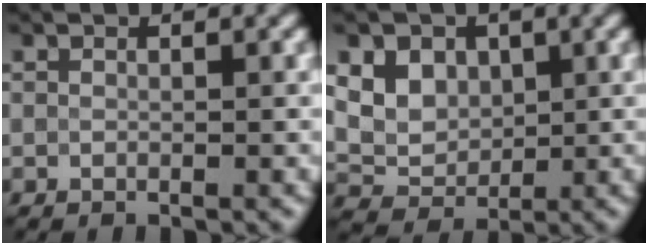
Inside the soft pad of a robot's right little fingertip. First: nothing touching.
{"total": 6.9, "force": [3.0, 5.3, 3.1], "torque": [-0.047, 0.014, 0.051]}